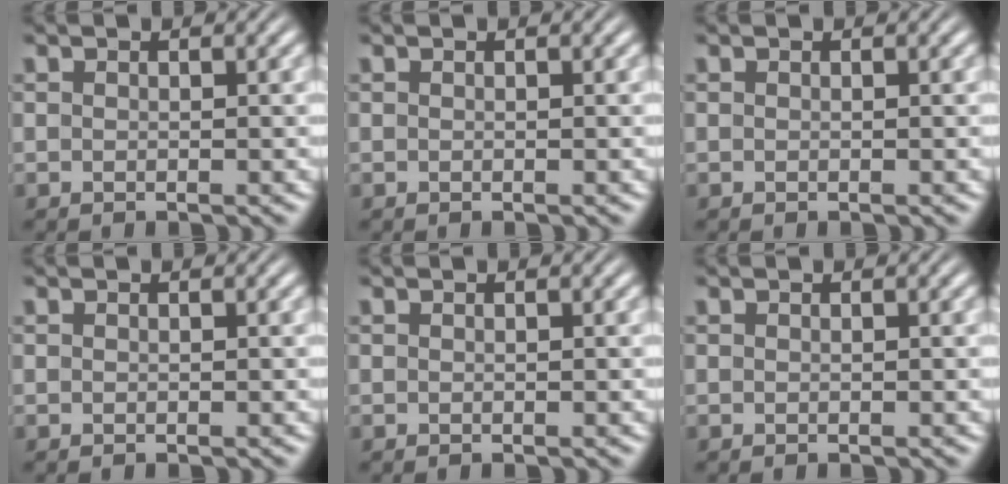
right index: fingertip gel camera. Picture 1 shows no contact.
{"total": 0.0}
{"total": 0.0}
{"total": 0.0}
{"total": 0.0}
{"total": 0.0}